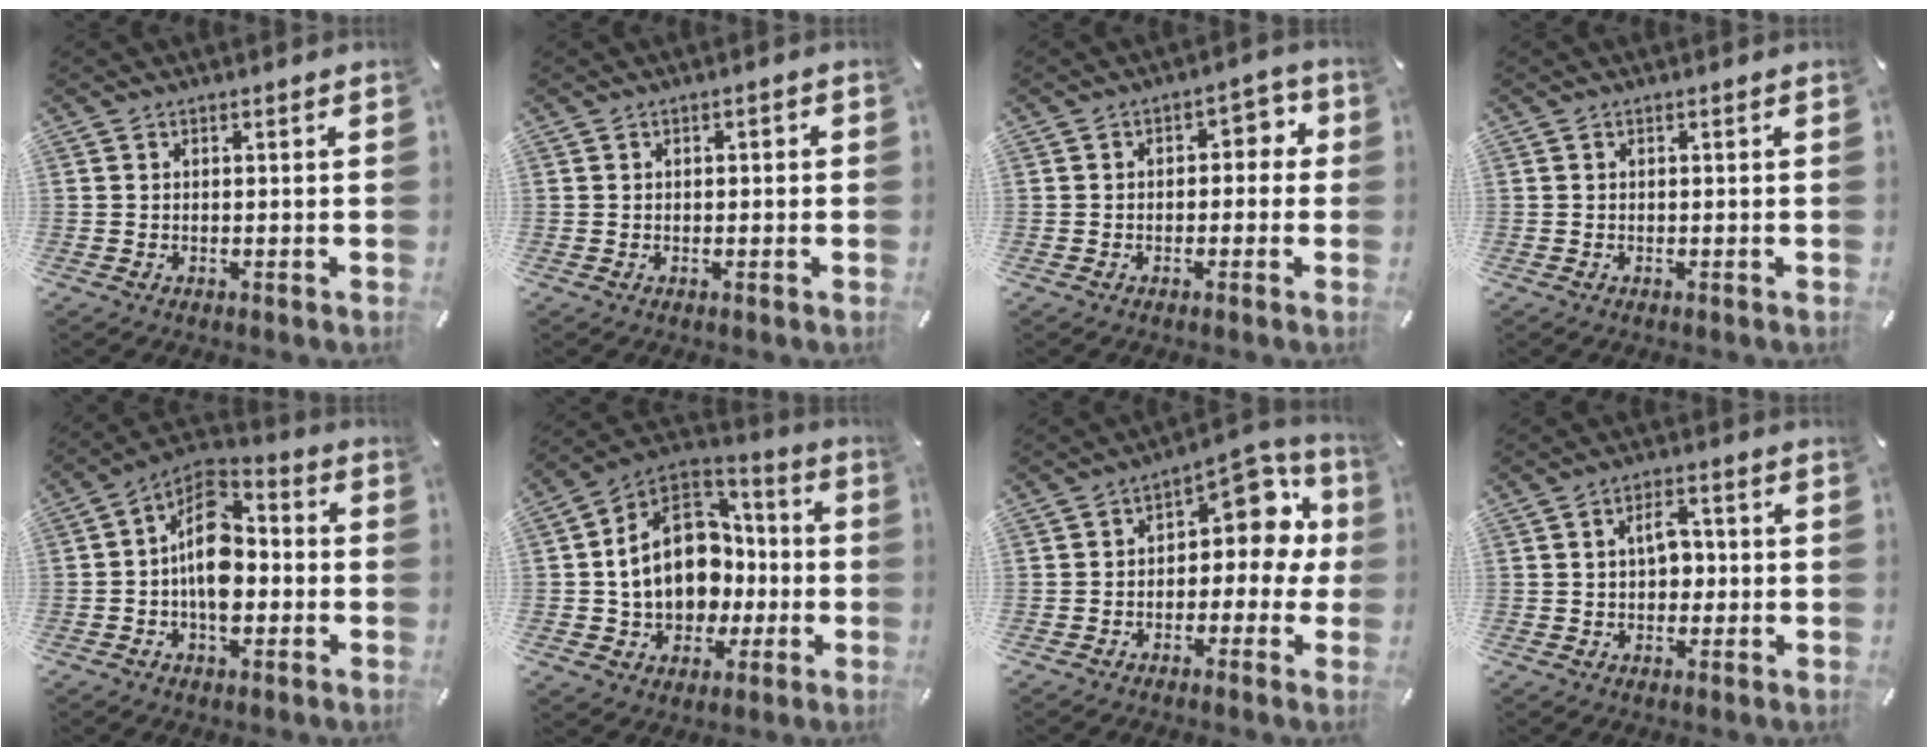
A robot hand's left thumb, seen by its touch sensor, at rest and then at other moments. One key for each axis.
{"total": 0.8, "fx": -0.2, "fy": 0.5, "fz": 0.6, "tx": -0.010, "ty": 0.004, "tz": -0.006}
{"total": 4.3, "fx": -0.3, "fy": 3.2, "fz": 2.9, "tx": -0.029, "ty": 0.006, "tz": -0.020}
{"total": 0.0}
{"total": 12.9, "fx": -1.8, "fy": 8.3, "fz": 9.7, "tx": -0.181, "ty": 0.003, "tz": -0.030}
{"total": 17.4, "fx": -0.4, "fy": 14.4, "fz": 9.8, "tx": -0.205, "ty": 0.003, "tz": -0.003}
{"total": 10.6, "fx": 3.6, "fy": 6.4, "fz": 7.6, "tx": -0.094, "ty": -0.030, "tz": 0.062}
{"total": 5.9, "fx": 0.3, "fy": 3.8, "fz": 4.4, "tx": -0.062, "ty": 0.002, "tz": -0.002}